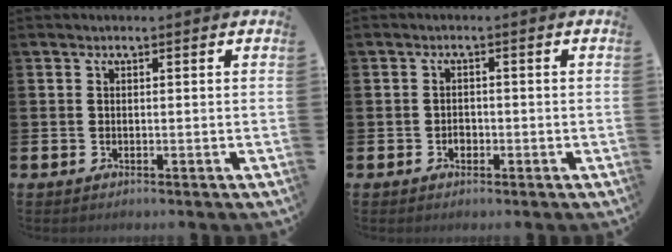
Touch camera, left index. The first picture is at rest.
{"total": 1.2, "force": [-0.5, 1.0, 0.5], "torque": [-0.005, 0.000, -0.011]}